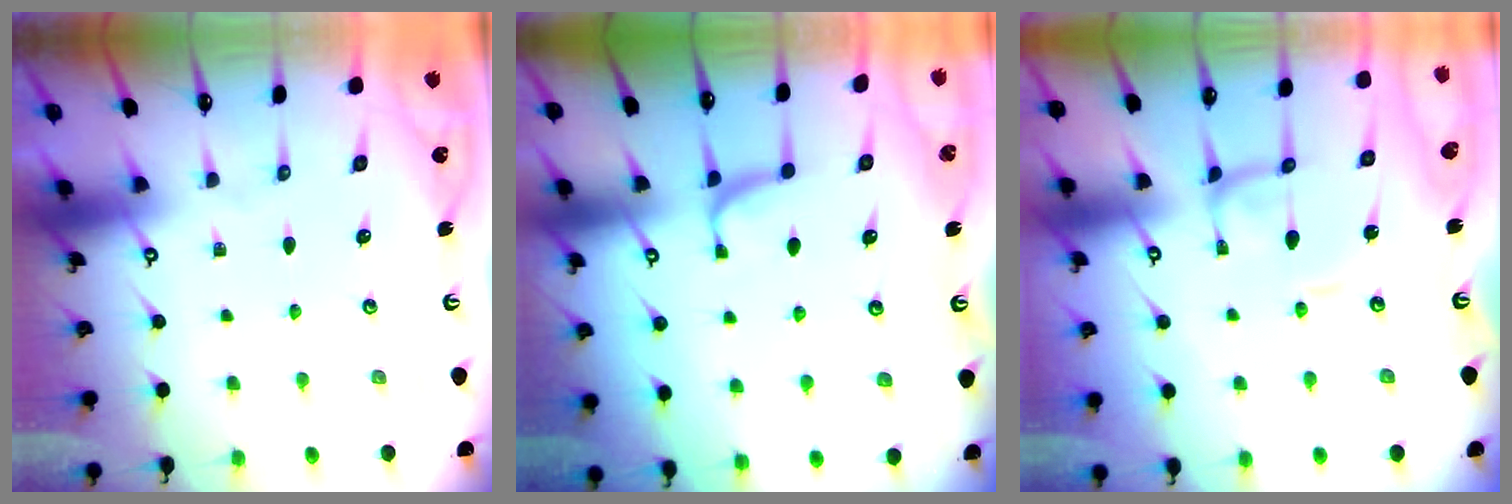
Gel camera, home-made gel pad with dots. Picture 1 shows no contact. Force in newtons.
{"total": 2.0, "press": 1.9, "slide": 0.4}
{"total": 1.4, "press": 1.3, "slide": 0.3}